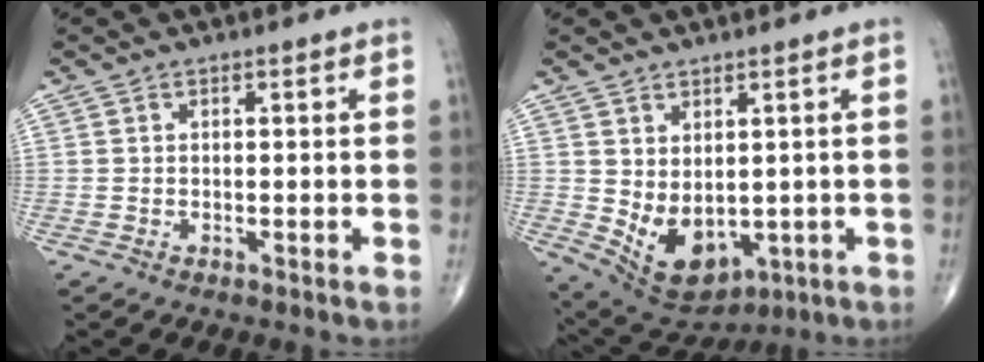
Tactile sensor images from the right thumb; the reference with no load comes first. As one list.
[{"total": 10.1, "force": [-0.6, 6.5, 7.7], "torque": [-0.110, -0.010, 0.024]}]